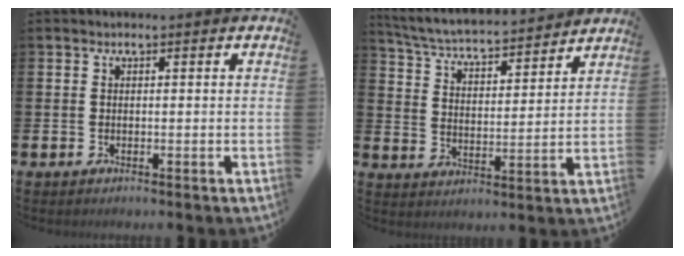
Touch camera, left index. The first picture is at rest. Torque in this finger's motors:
{"motor_torque": [0.71, -0.70, 0.62, 0.12]}